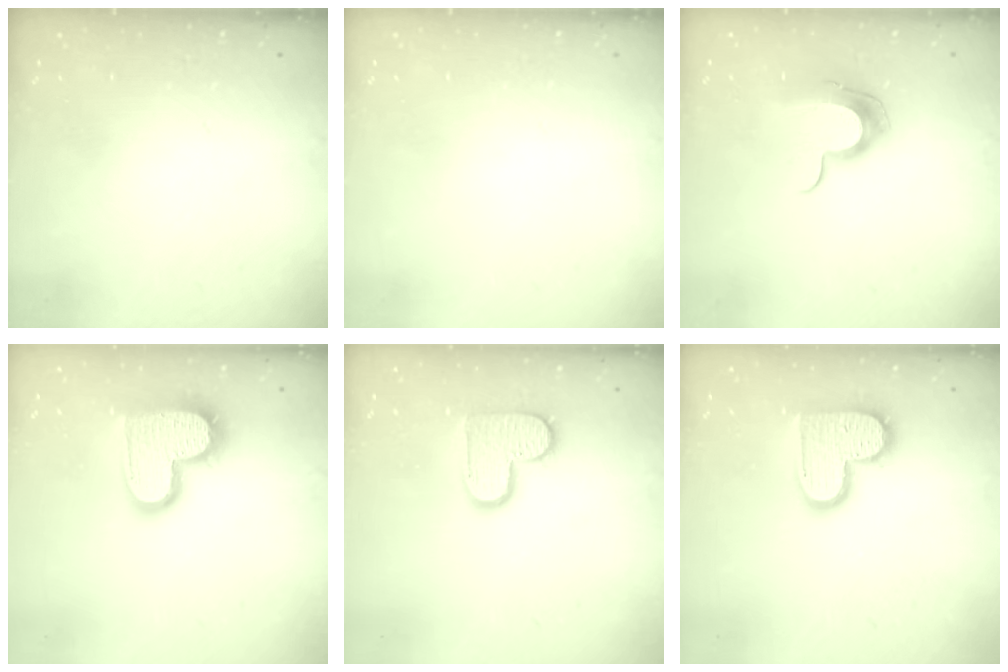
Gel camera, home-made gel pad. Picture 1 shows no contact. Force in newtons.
{"total": 0.0}
{"total": 11.6, "press": 11.6, "slide": 0.8}
{"total": 18.4, "press": 18.4, "slide": 1.0}
{"total": 12.0, "press": 12.0, "slide": 0.7}
{"total": 14.2, "press": 14.2, "slide": 1.1}